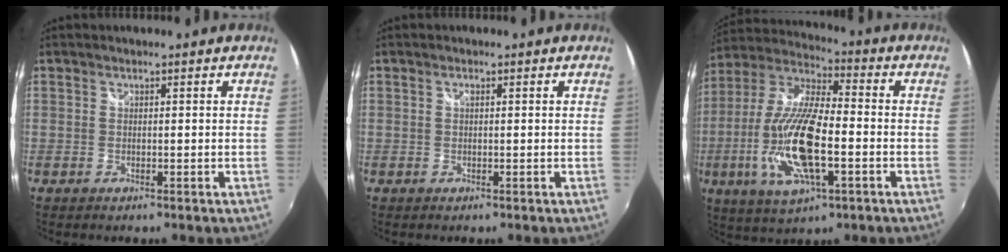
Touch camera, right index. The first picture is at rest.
{"total": 0.6, "force": [0.2, 0.2, 0.5], "torque": [-0.011, 0.003, 0.001]}
{"total": 18.8, "force": [-4.6, 6.4, 17.1], "torque": [-0.355, -0.013, -0.088]}